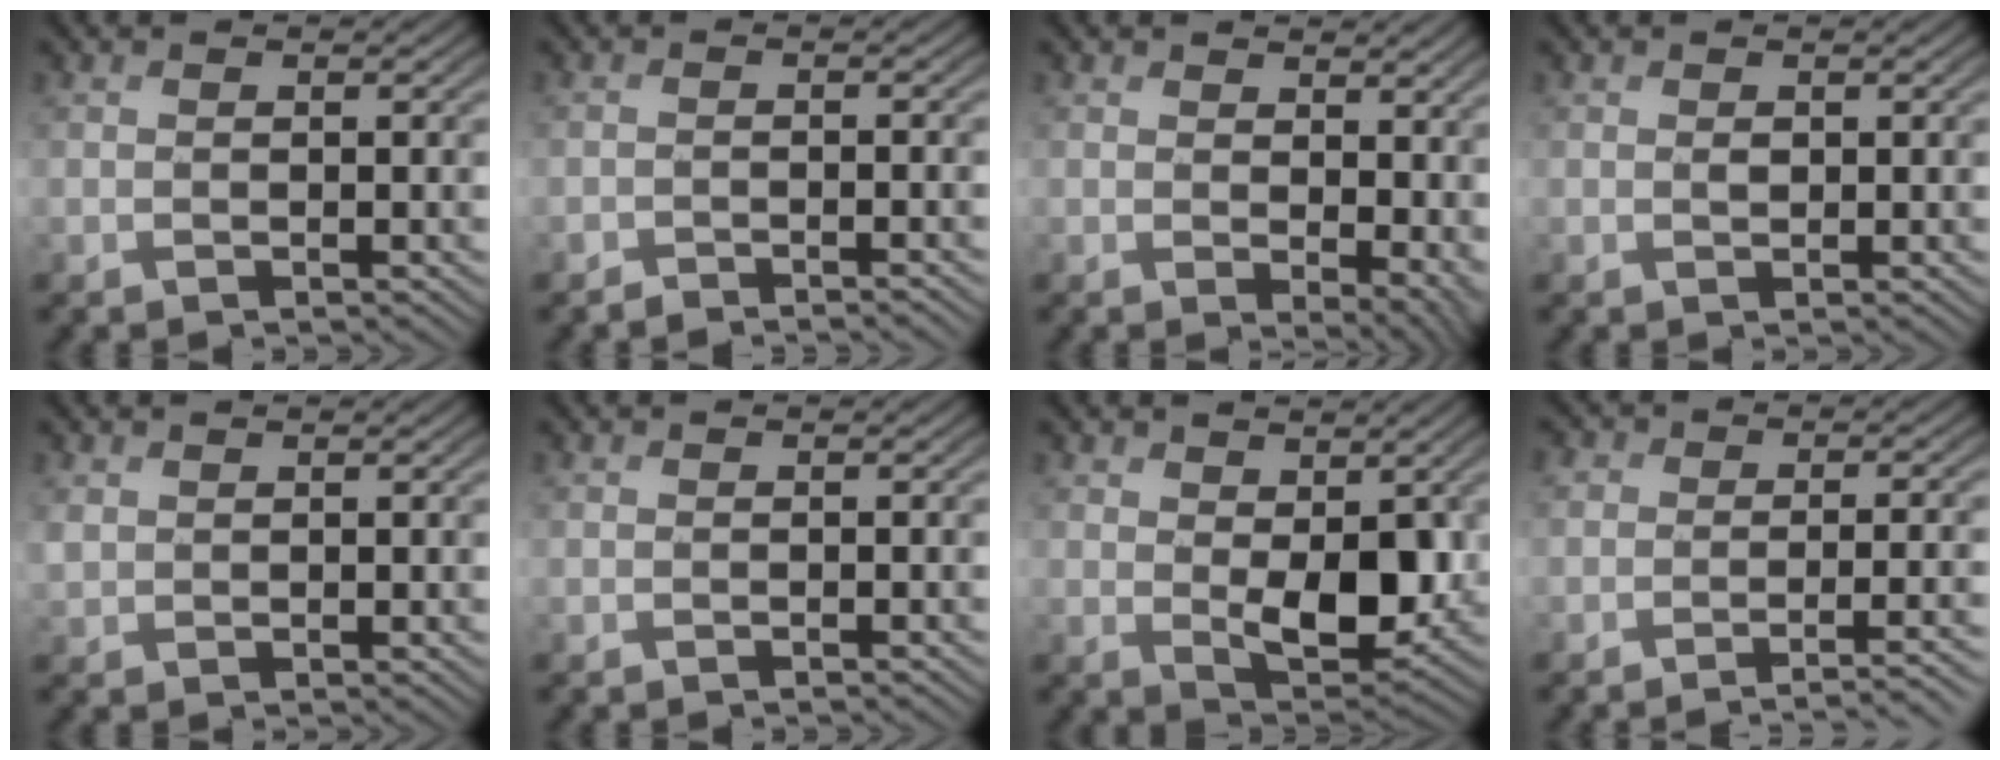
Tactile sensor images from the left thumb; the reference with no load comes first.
{"total": 1.7, "force": [-1.6, 0.2, 0.5], "torque": [-0.005, 0.001, -0.031]}
{"total": 6.5, "force": [1.9, 3.7, 5.0], "torque": [-0.078, -0.014, 0.041]}
{"total": 0.7, "force": [0.3, 0.5, 0.5], "torque": [-0.011, -0.002, 0.005]}
{"total": 1.8, "force": [1.1, 1.2, 0.9], "torque": [-0.025, -0.002, 0.027]}
{"total": 0.0}
{"total": 7.3, "force": [1.4, 4.5, 5.6], "torque": [-0.106, -0.023, 0.031]}
{"total": 3.9, "force": [-2.6, 1.3, 2.6], "torque": [-0.022, 0.005, -0.033]}